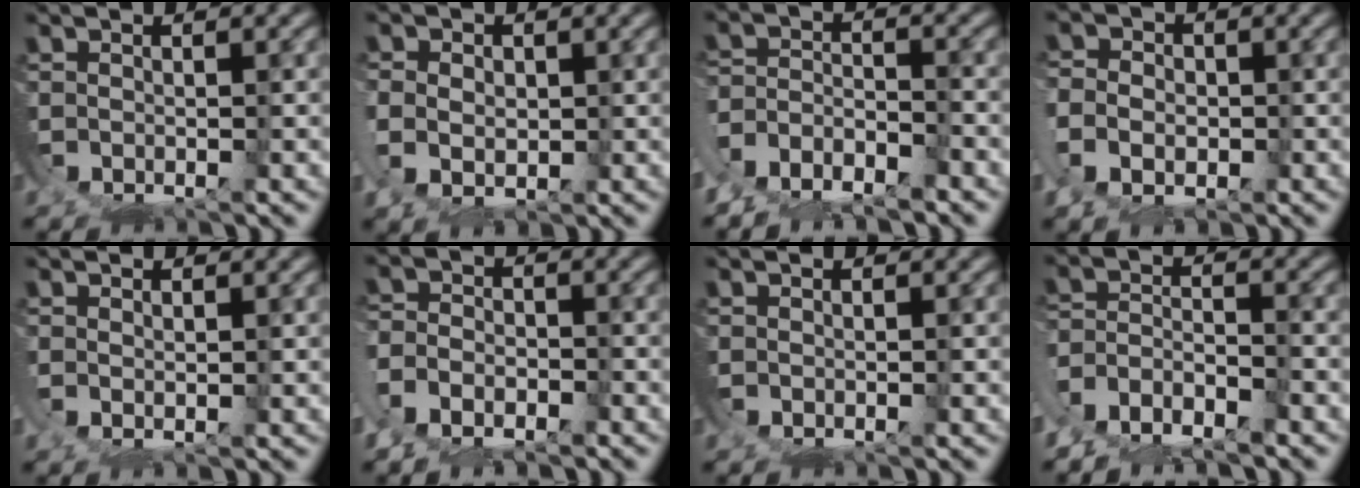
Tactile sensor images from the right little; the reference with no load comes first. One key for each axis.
{"total": 3.2, "fx": 0.2, "fy": 2.0, "fz": 2.5, "tx": -0.050, "ty": -0.017, "tz": 0.016}
{"total": 4.7, "fx": -3.0, "fy": 2.9, "fz": 2.0, "tx": -0.030, "ty": -0.004, "tz": -0.059}
{"total": 3.5, "fx": -0.7, "fy": 2.3, "fz": 2.5, "tx": -0.049, "ty": -0.015, "tz": -0.006}
{"total": 1.1, "fx": 0.6, "fy": 0.3, "fz": 0.8, "tx": -0.025, "ty": -0.011, "tz": 0.018}
{"total": 2.6, "fx": -1.7, "fy": 1.4, "fz": 1.5, "tx": -0.027, "ty": -0.014, "tz": -0.028}
{"total": 0.0}
{"total": 4.7, "fx": -2.9, "fy": 3.0, "fz": 2.1, "tx": -0.034, "ty": -0.007, "tz": -0.056}